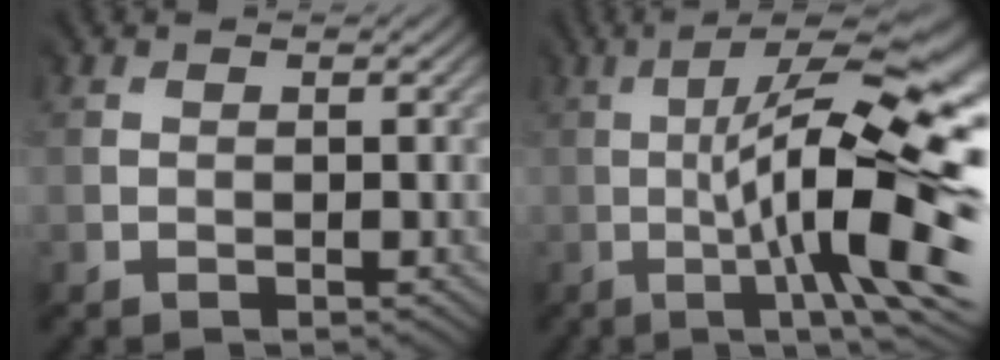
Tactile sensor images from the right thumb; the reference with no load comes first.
{"total": 17.6, "force": [-1.8, 3.6, 17.1], "torque": [-0.248, 0.013, -0.009]}